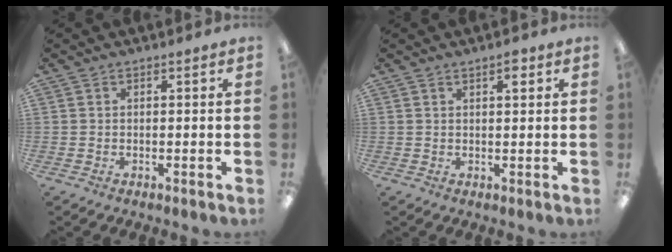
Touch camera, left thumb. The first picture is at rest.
{"total": 2.7, "force": [1.8, 0.8, 1.9], "torque": [-0.025, -0.004, 0.027]}